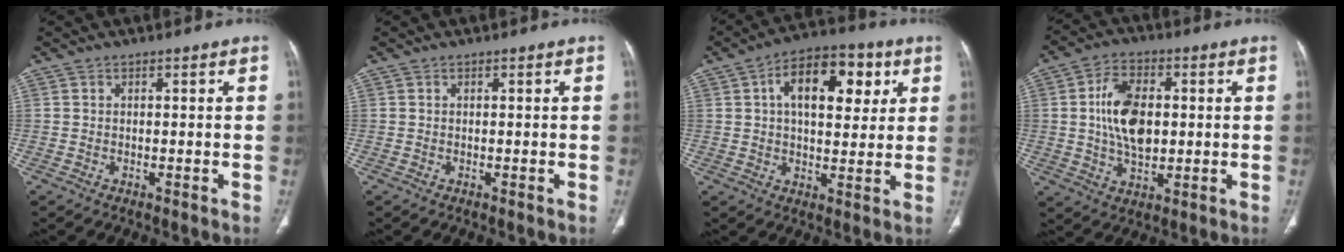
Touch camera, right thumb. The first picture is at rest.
{"total": 0.0}
{"total": 14.8, "force": [4.7, 8.1, 11.5], "torque": [-0.142, 0.007, 0.067]}
{"total": 11.9, "force": [1.0, 7.2, 9.4], "torque": [-0.157, 0.002, 0.021]}